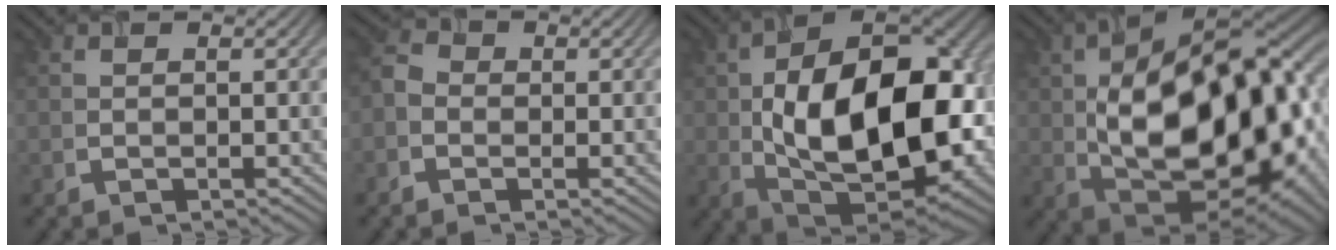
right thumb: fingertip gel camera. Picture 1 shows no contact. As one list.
[{"total": 2.6, "force": [-1.0, 2.0, 1.2], "torque": [-0.029, 0.005, -0.031]}, {"total": 18.9, "force": [-0.9, 10.5, 15.7], "torque": [-0.255, 0.005, -0.020]}, {"total": 21.9, "force": [-0.1, 13.1, 17.5], "torque": [-0.298, -0.030, 0.013]}]